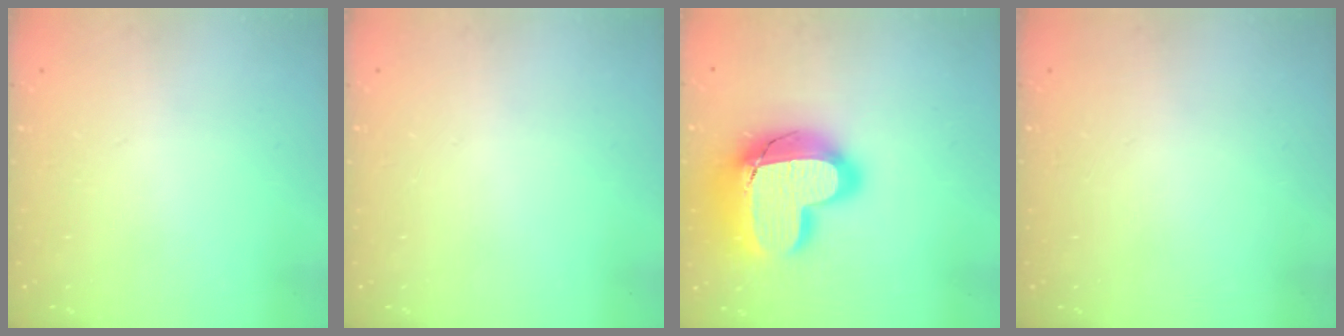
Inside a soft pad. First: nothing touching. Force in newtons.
{"total": 0.0}
{"total": 23.0, "press": 22.9, "slide": 1.6}
{"total": 0.0}